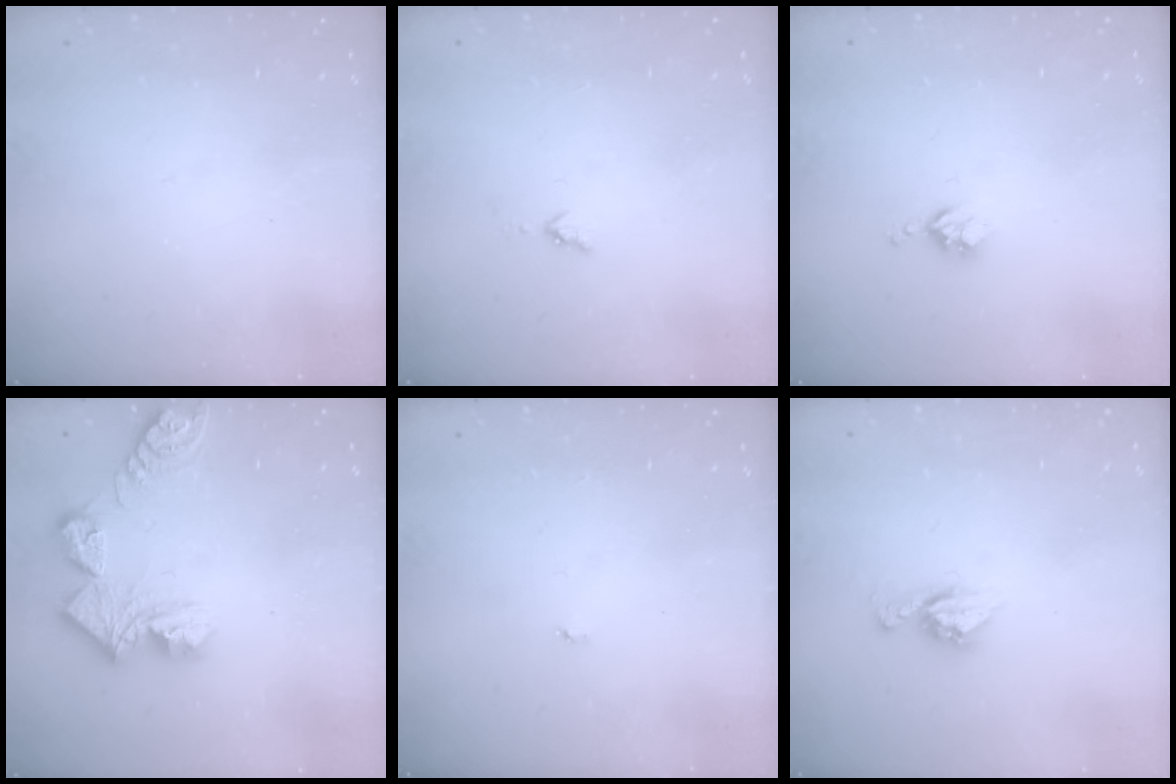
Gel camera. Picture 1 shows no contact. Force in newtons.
{"total": 2.8, "press": 2.8, "slide": 0.4}
{"total": 3.5, "press": 3.5, "slide": 0.4}
{"total": 14.4, "press": 14.3, "slide": 1.6}
{"total": 2.9, "press": 2.9, "slide": 0.3}
{"total": 9.0, "press": 8.9, "slide": 0.7}